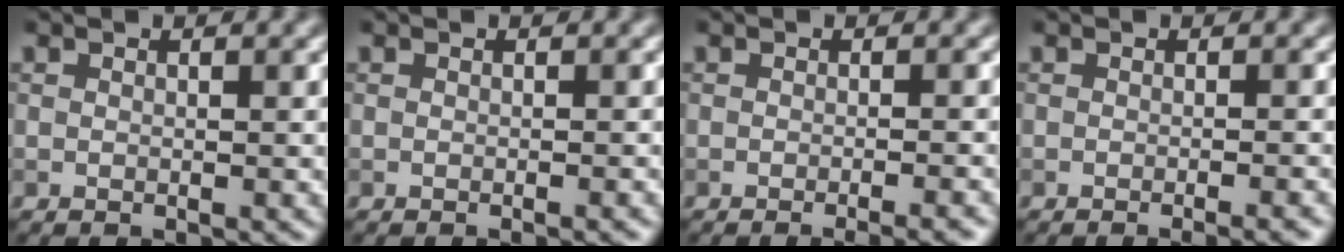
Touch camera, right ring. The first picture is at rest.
{"total": 0.8, "force": [-0.4, 0.2, 0.7], "torque": [-0.004, 0.000, -0.007]}
{"total": 3.4, "force": [-1.8, 1.0, 2.7], "torque": [-0.013, 0.008, -0.022]}
{"total": 2.8, "force": [-1.4, 0.9, 2.3], "torque": [-0.010, 0.003, -0.017]}